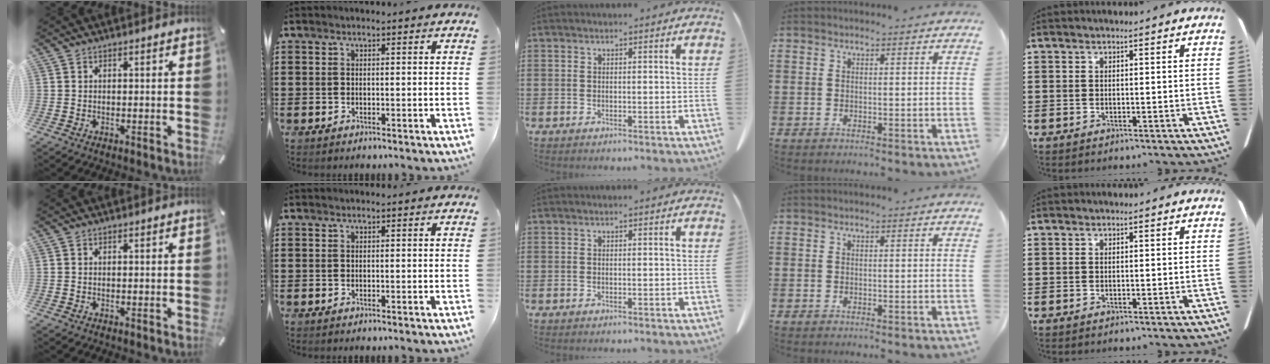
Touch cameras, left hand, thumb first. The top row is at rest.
{}